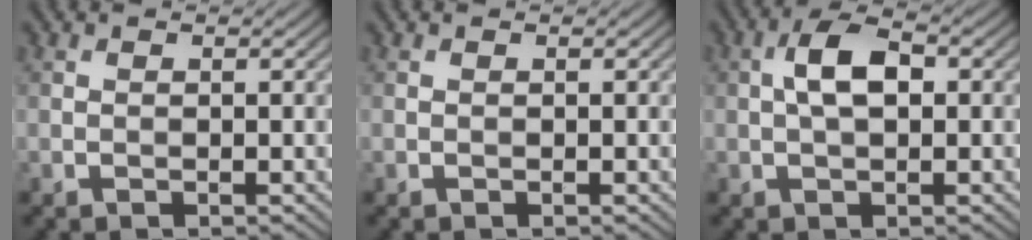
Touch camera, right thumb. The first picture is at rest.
{"total": 0.0}
{"total": 4.8, "force": [0.5, 2.3, 4.2], "torque": [-0.084, 0.010, 0.004]}